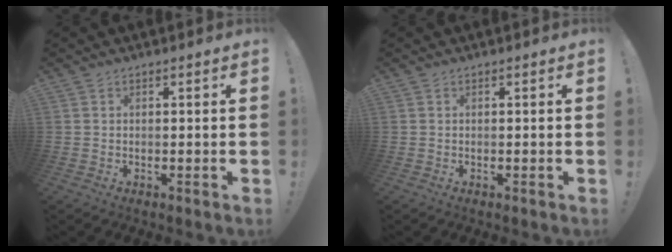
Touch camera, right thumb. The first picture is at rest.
{"total": 0.0}